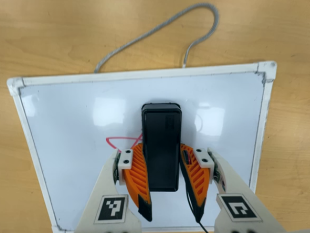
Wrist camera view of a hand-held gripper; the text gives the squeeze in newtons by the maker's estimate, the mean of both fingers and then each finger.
{"total": 13.7, "left": 14.4, "right": 13.0}